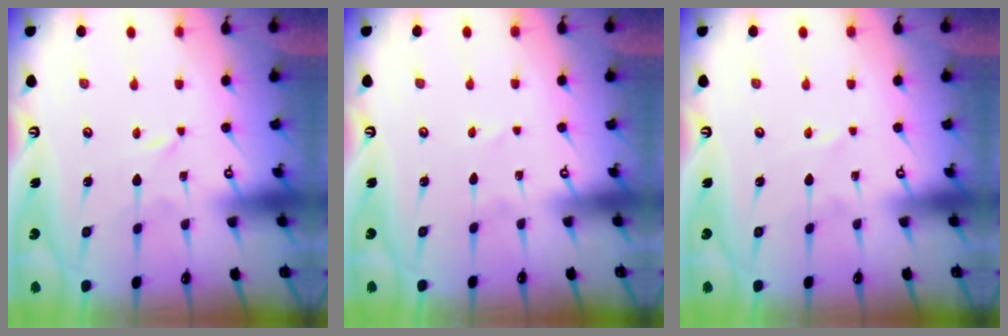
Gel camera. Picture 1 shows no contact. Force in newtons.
{"total": 2.5, "press": 2.5, "slide": 0.2}
{"total": 2.0, "press": 2.0, "slide": 0.3}